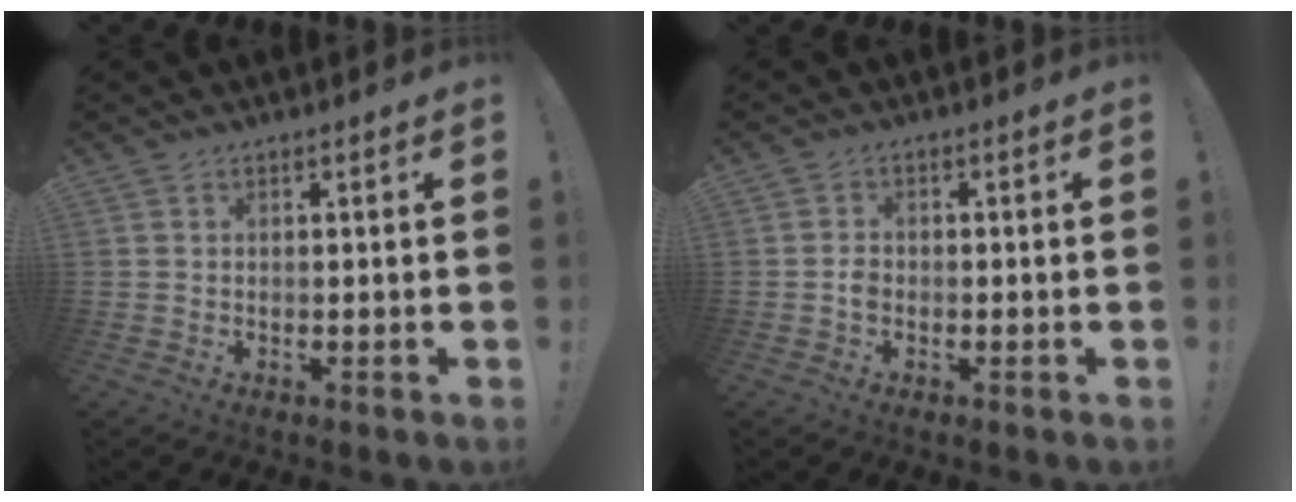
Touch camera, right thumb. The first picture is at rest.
{"total": 2.1, "force": [-1.0, 1.5, 1.1], "torque": [-0.014, 0.004, -0.019]}